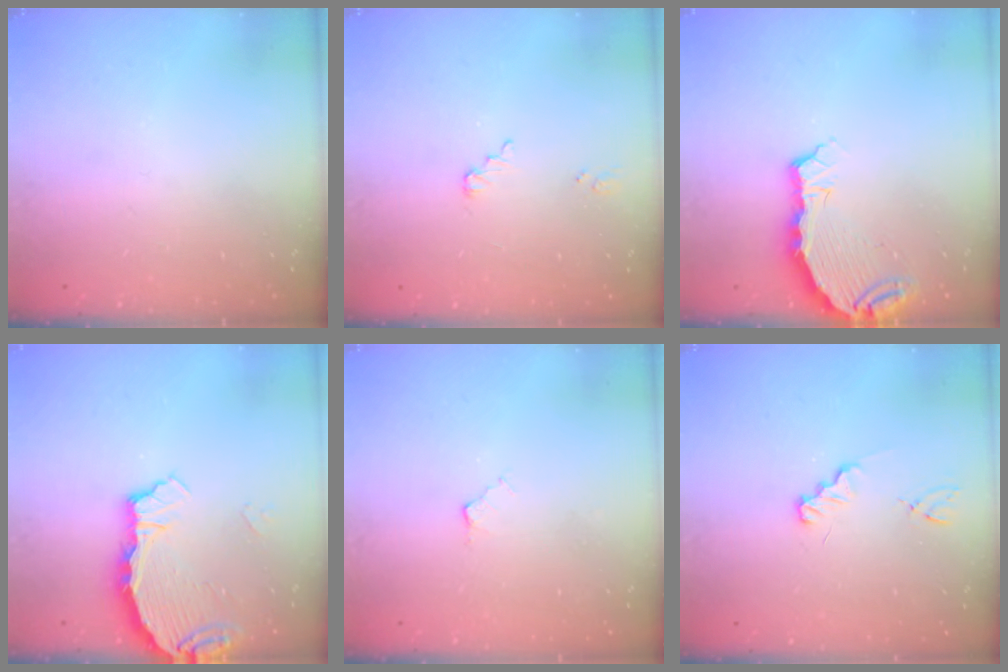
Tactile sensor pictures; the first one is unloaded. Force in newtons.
{"total": 2.5, "press": 2.5, "slide": 0.1}
{"total": 7.5, "press": 5.9, "slide": 4.6}
{"total": 3.4, "press": 3.4, "slide": 0.4}
{"total": 2.9, "press": 2.9, "slide": 0.5}
{"total": 1.2, "press": 1.2, "slide": 0.1}